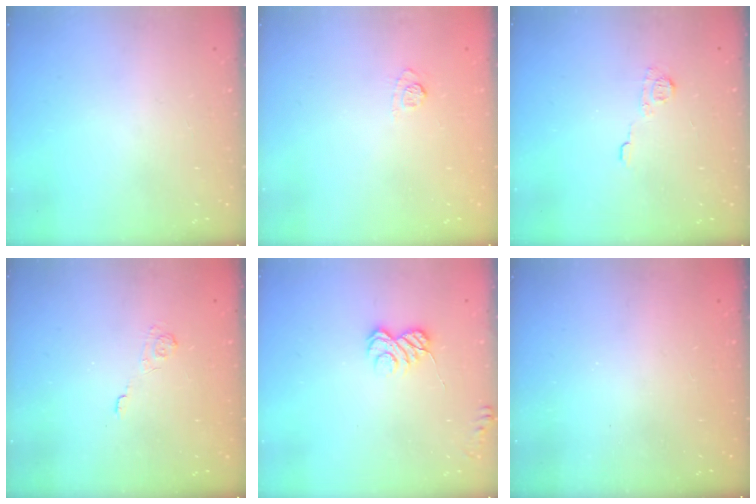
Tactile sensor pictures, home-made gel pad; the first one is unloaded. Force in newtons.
{"total": 8.1, "press": 8.0, "slide": 1.5}
{"total": 5.9, "press": 5.9, "slide": 0.7}
{"total": 2.0, "press": 1.4, "slide": 1.4}
{"total": 6.7, "press": 6.5, "slide": 1.4}
{"total": 2.4, "press": 2.3, "slide": 0.8}